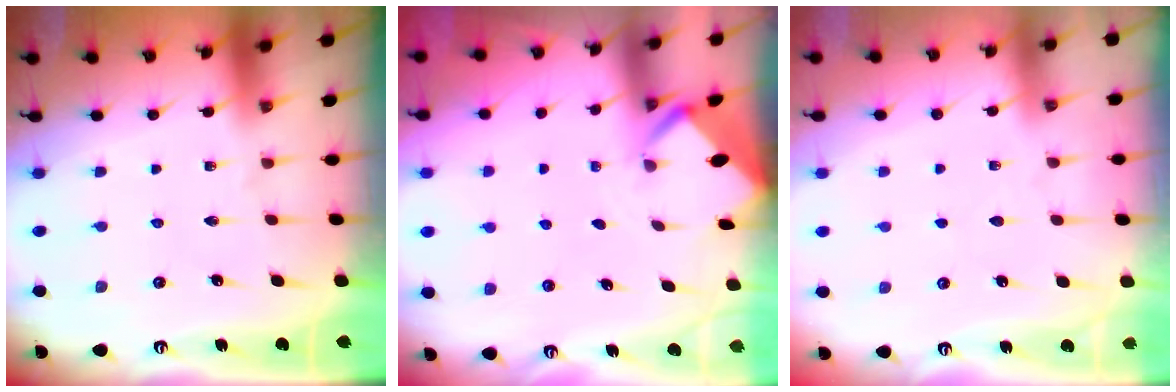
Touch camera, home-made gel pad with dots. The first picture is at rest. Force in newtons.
{"total": 2.0, "press": 2.0, "slide": 0.2}
{"total": 2.9, "press": 2.8, "slide": 0.4}